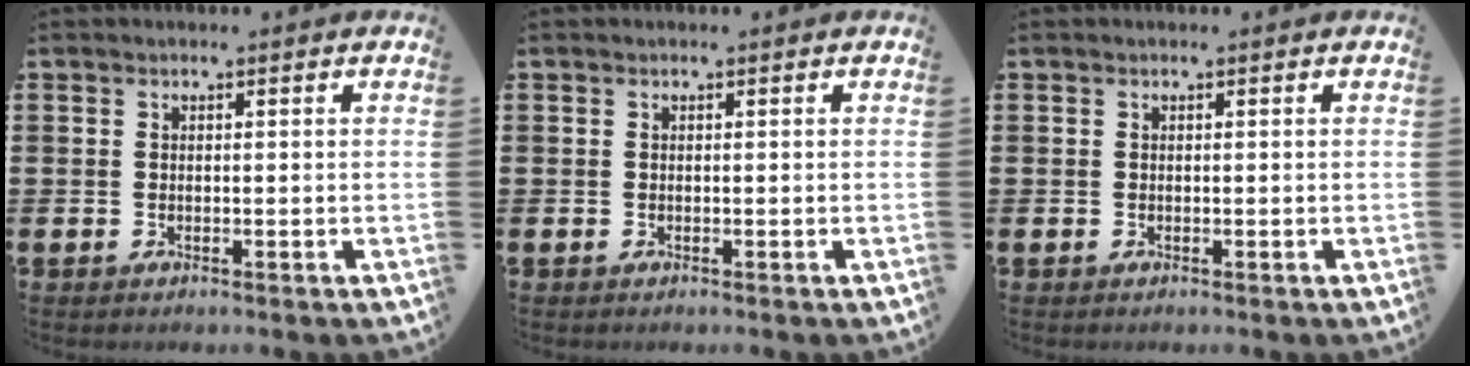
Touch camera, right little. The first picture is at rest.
{"total": 0.0}
{"total": 0.0}